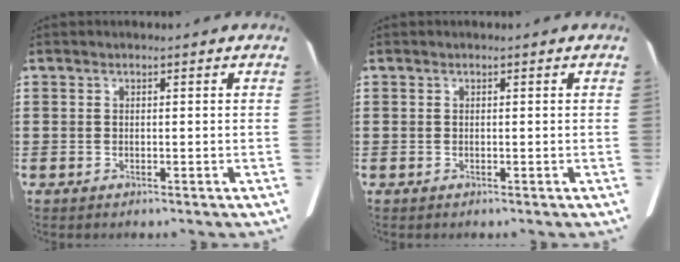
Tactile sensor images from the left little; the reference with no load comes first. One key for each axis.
{"total": 0.0}